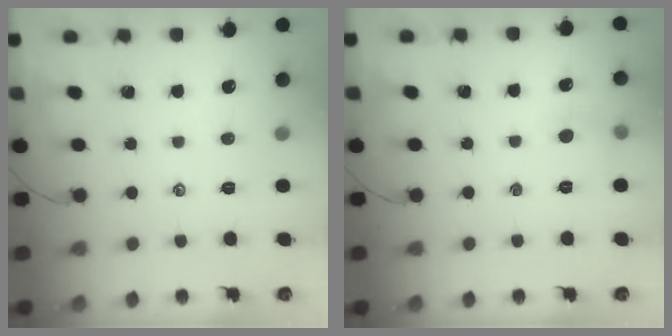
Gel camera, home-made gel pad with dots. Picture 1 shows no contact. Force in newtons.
{"total": 3.7, "press": 3.5, "slide": 1.3}